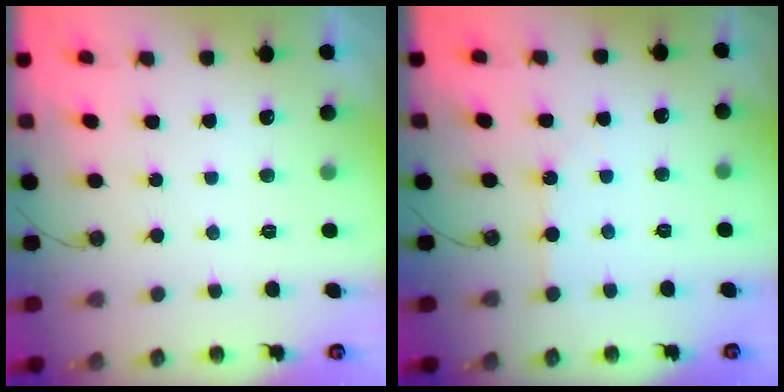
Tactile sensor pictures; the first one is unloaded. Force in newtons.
{"total": 2.0, "press": 1.9, "slide": 0.3}